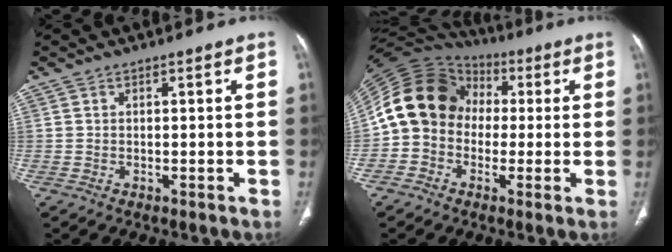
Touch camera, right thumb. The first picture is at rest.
{"total": 14.9, "force": [0.3, 12.6, 7.8], "torque": [-0.131, 0.039, -0.006]}